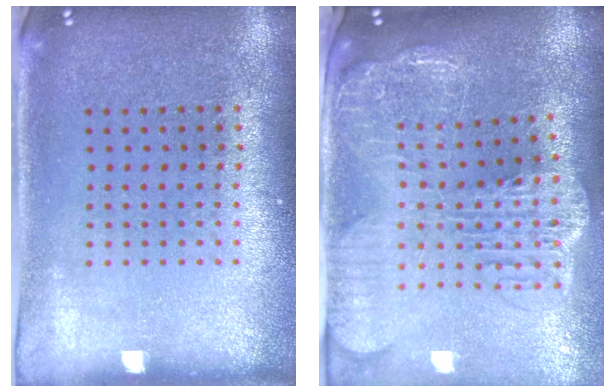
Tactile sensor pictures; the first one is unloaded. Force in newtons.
{"total": 3.5, "press": 2.8, "slide": 2.1}